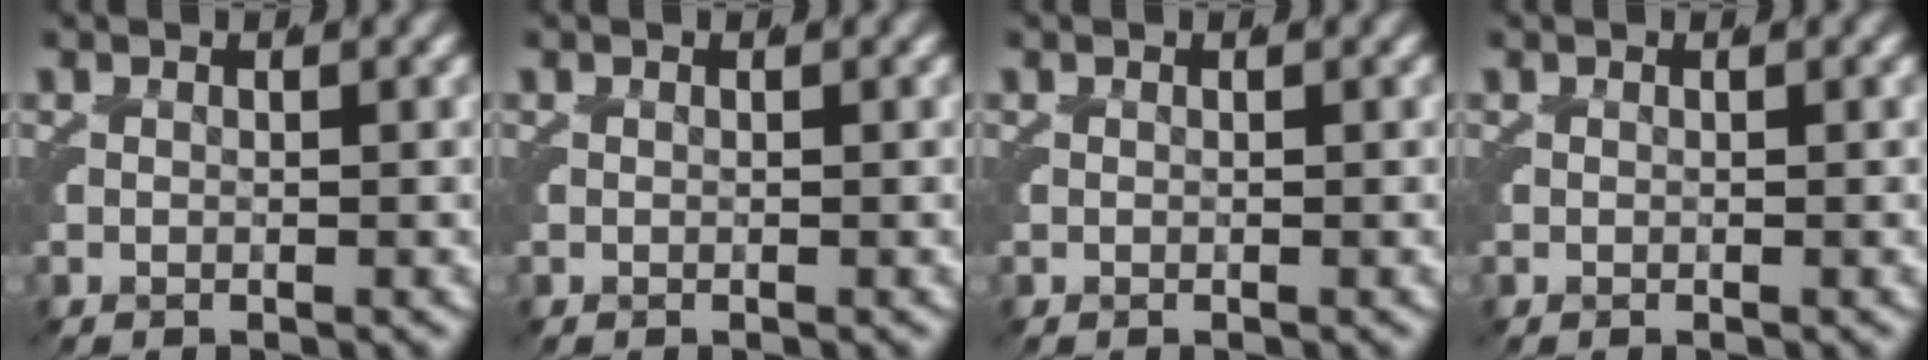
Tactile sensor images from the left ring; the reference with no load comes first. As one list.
[{"total": 0.0}, {"total": 0.0}, {"total": 0.0}]